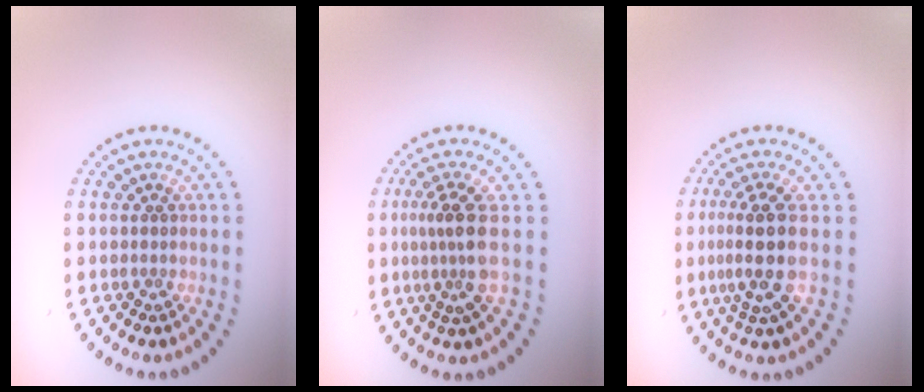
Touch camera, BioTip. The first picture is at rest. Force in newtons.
{"total": 3.2, "press": 2.3, "slide": 2.2}
{"total": 3.9, "press": 3.2, "slide": 2.4}